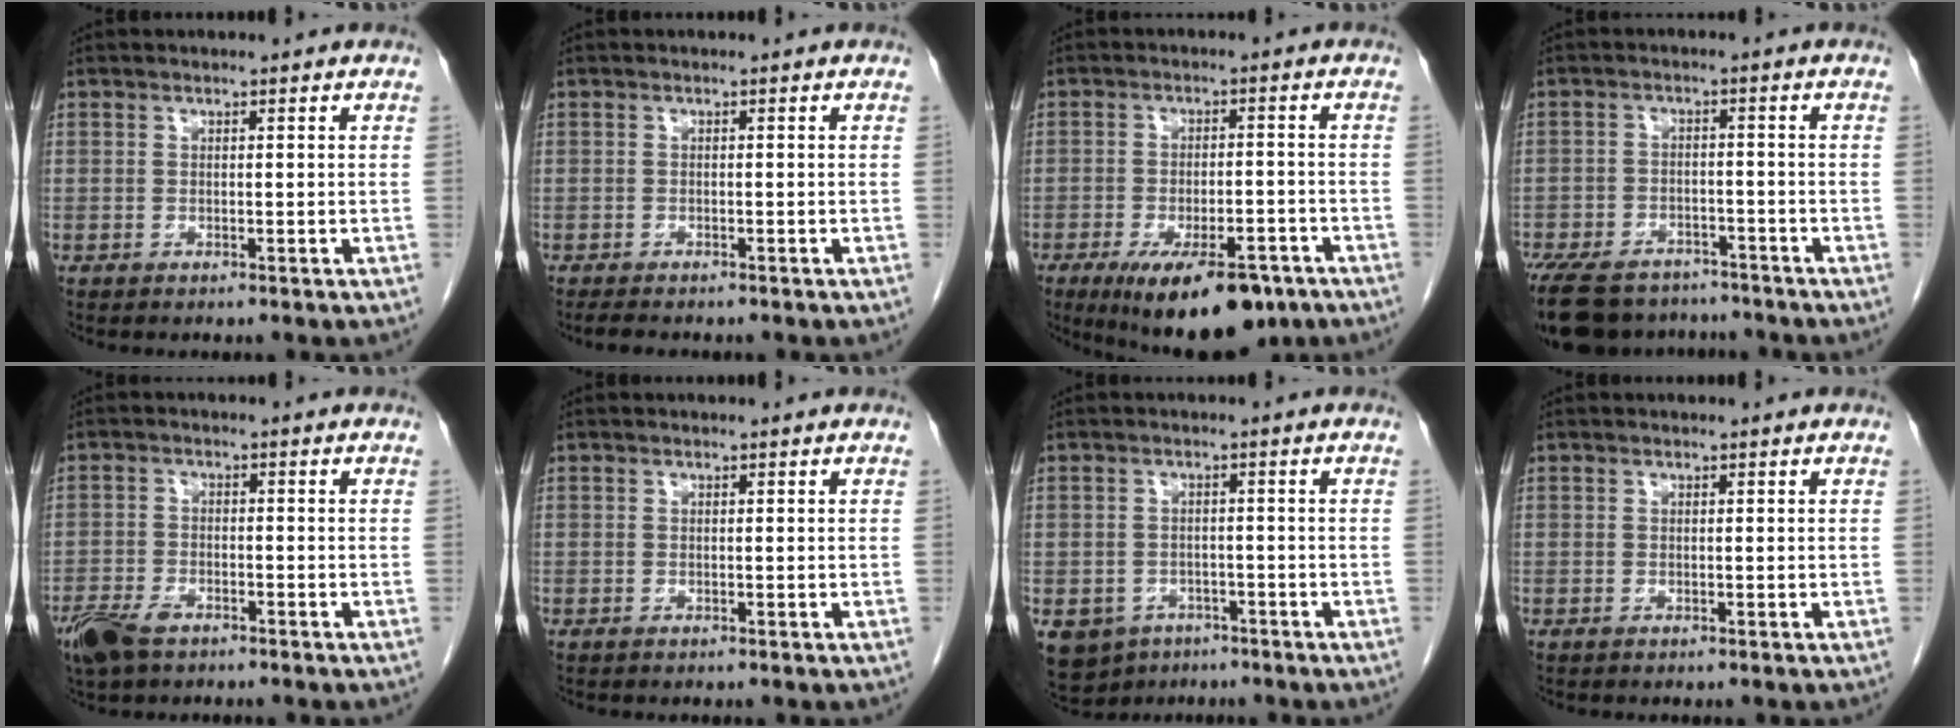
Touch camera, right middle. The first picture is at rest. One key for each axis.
{"total": 2.8, "fx": -2.3, "fy": 0.7, "fz": 1.4, "tx": -0.023, "ty": -0.007, "tz": -0.029}
{"total": 14.1, "fx": -9.2, "fy": 5.1, "fz": 9.4, "tx": -0.138, "ty": -0.012, "tz": -0.134}
{"total": 17.0, "fx": -13.7, "fy": 7.6, "fz": 6.7, "tx": -0.181, "ty": -0.016, "tz": -0.195}
{"total": 6.2, "fx": -4.4, "fy": 2.7, "fz": 3.4, "tx": -0.068, "ty": -0.007, "tz": -0.081}
{"total": 0.0}
{"total": 7.8, "fx": -4.9, "fy": 5.7, "fz": 1.8, "tx": -0.036, "ty": 0.001, "tz": -0.070}
{"total": 0.0}